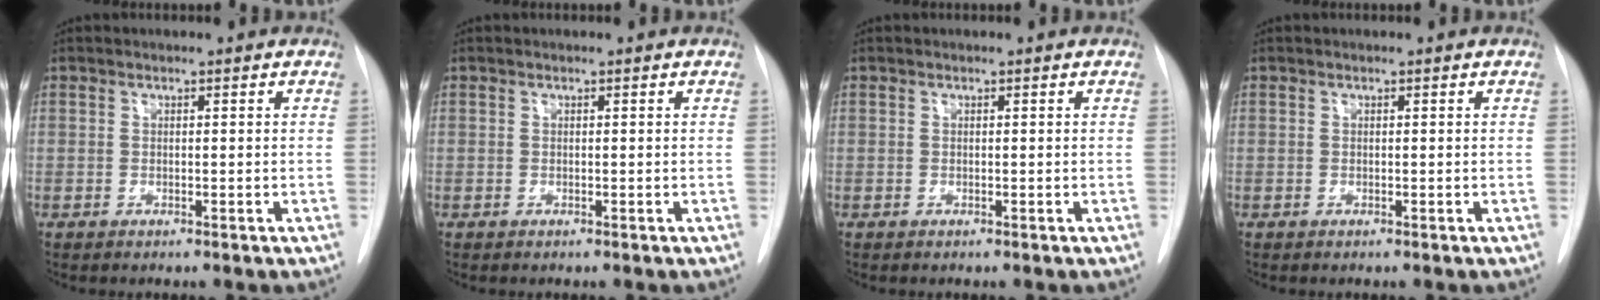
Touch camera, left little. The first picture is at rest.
{"total": 0.0}
{"total": 0.0}
{"total": 0.0}